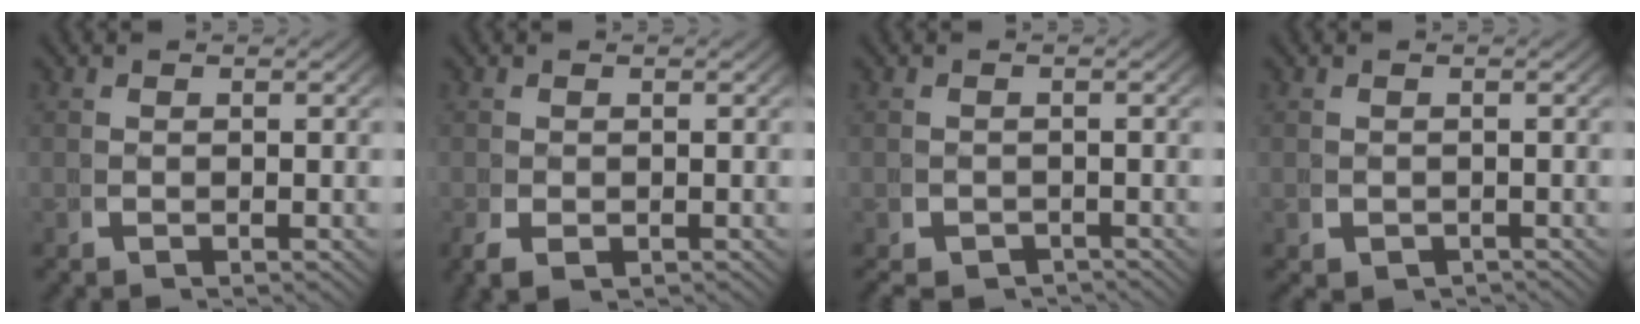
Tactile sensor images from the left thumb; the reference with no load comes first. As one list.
[{"total": 1.6, "force": [-0.5, 1.2, 0.9], "torque": [-0.026, -0.015, -0.001]}, {"total": 2.4, "force": [-2.1, 1.1, 0.4], "torque": [-0.001, -0.016, -0.029]}, {"total": 1.6, "force": [-1.0, 1.0, 0.6], "torque": [-0.011, -0.011, -0.009]}]